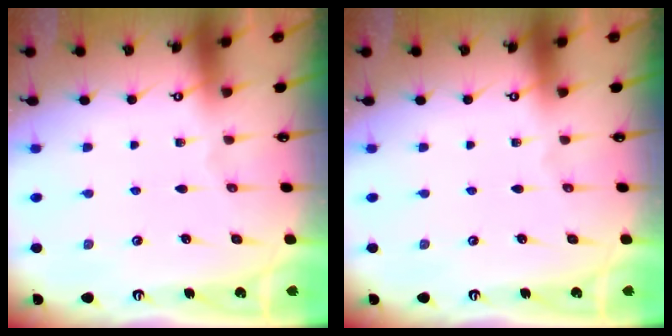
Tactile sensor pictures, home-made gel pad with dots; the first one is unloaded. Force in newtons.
{"total": 0.0}